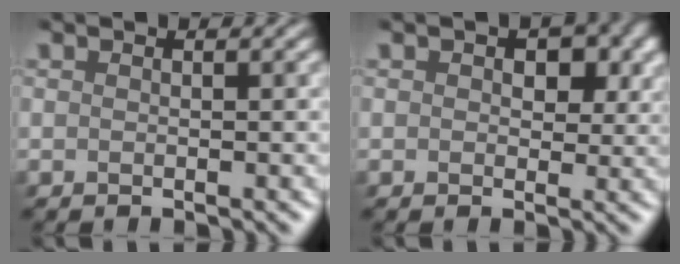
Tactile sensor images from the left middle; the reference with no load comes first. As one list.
[{"total": 3.9, "force": [1.2, 2.8, 2.4], "torque": [-0.013, 0.011, 0.006]}]